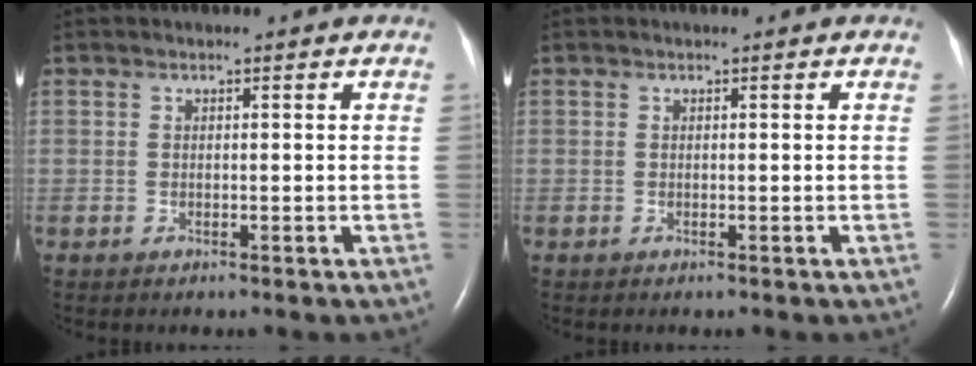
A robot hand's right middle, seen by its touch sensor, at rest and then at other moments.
{"total": 0.0}